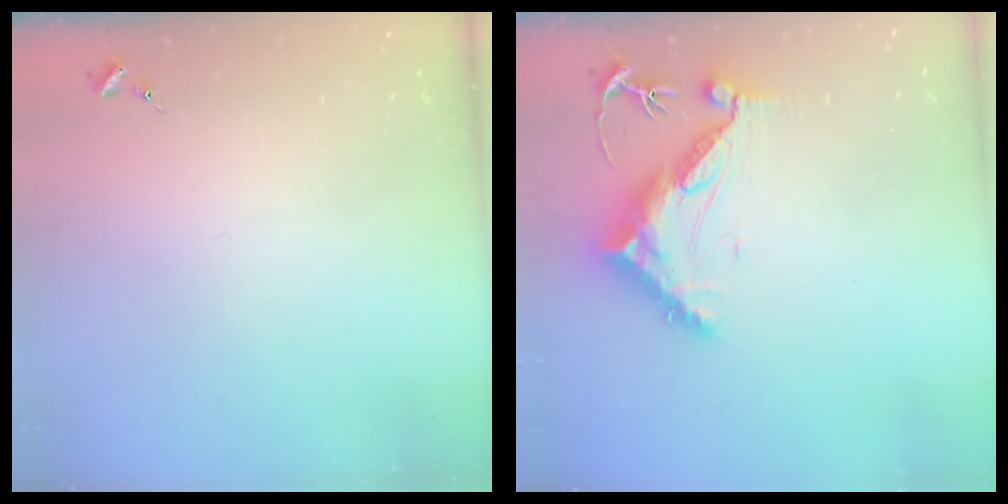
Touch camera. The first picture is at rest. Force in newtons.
{"total": 11.4, "press": 11.4, "slide": 0.8}